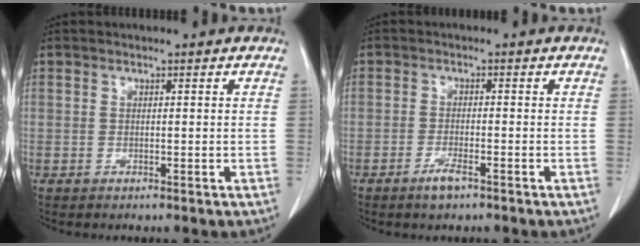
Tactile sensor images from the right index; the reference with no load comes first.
{"total": 2.8, "force": [-1.9, 0.5, 1.9], "torque": [-0.039, -0.001, -0.035]}